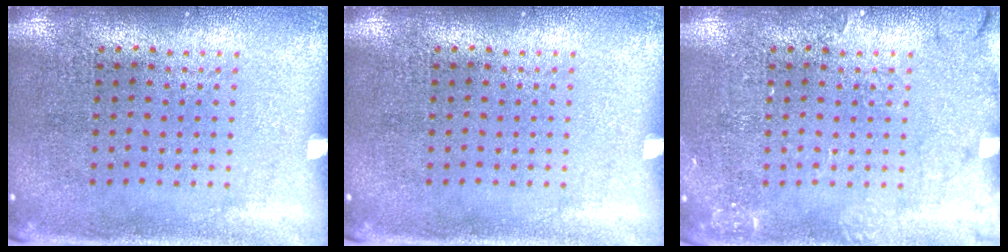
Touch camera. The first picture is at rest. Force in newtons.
{"total": 0.0}
{"total": 2.2, "press": 2.2, "slide": 0.4}